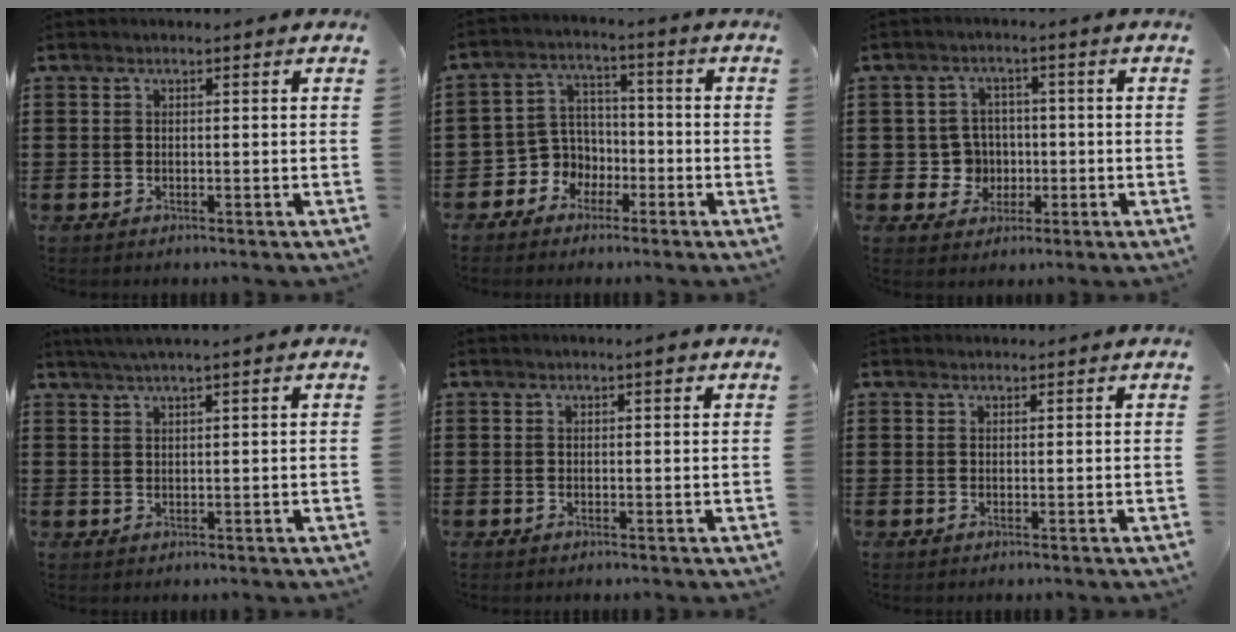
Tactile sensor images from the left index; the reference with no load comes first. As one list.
[{"total": 5.6, "force": [-2.8, 4.8, 0.6], "torque": [-0.042, 0.001, -0.059]}, {"total": 5.0, "force": [-0.5, 4.8, 1.2], "torque": [-0.043, 0.013, -0.009]}, {"total": 2.2, "force": [1.9, -0.3, 1.1], "torque": [-0.024, 0.003, 0.035]}, {"total": 1.4, "force": [0.8, 0.2, 1.1], "torque": [-0.014, -0.001, 0.012]}, {"total": 0.8, "force": [0.7, 0.3, 0.0], "torque": [-0.002, 0.001, 0.016]}]